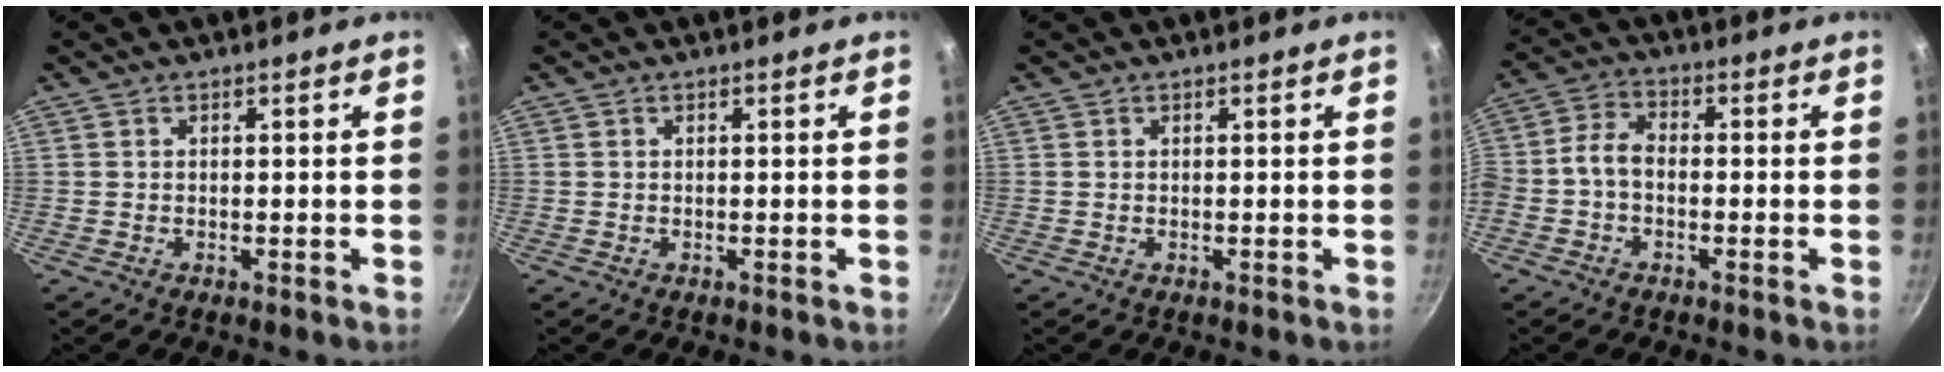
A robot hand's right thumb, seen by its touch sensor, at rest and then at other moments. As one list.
[{"total": 0.0}, {"total": 0.0}, {"total": 5.4, "force": [-1.5, 3.6, 3.8], "torque": [-0.077, 0.034, -0.042]}]